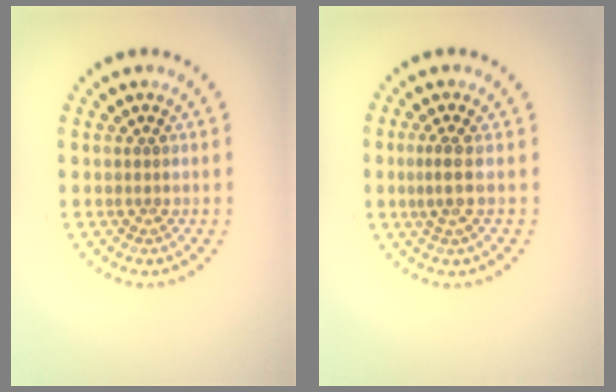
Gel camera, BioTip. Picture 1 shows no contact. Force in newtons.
{"total": 2.0, "press": 1.5, "slide": 1.4}